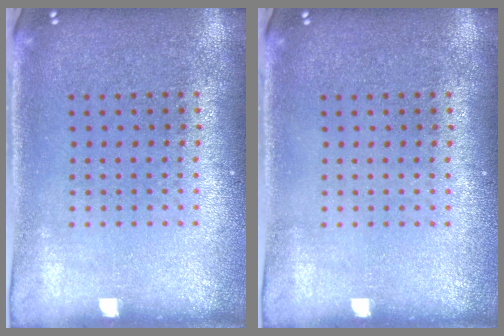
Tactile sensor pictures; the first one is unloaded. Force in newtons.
{"total": 0.0}